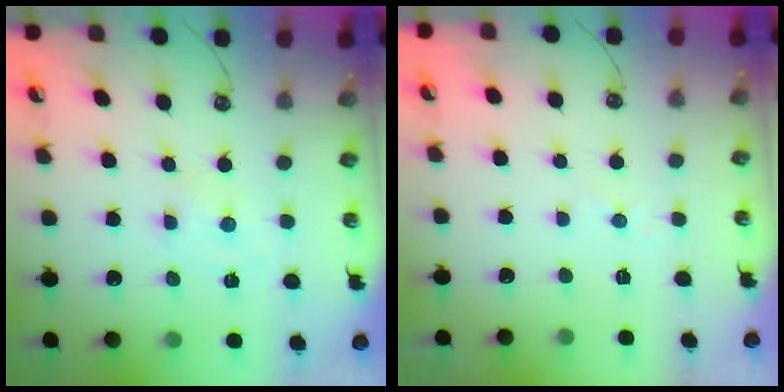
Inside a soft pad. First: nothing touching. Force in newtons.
{"total": 3.7, "press": 3.6, "slide": 0.4}